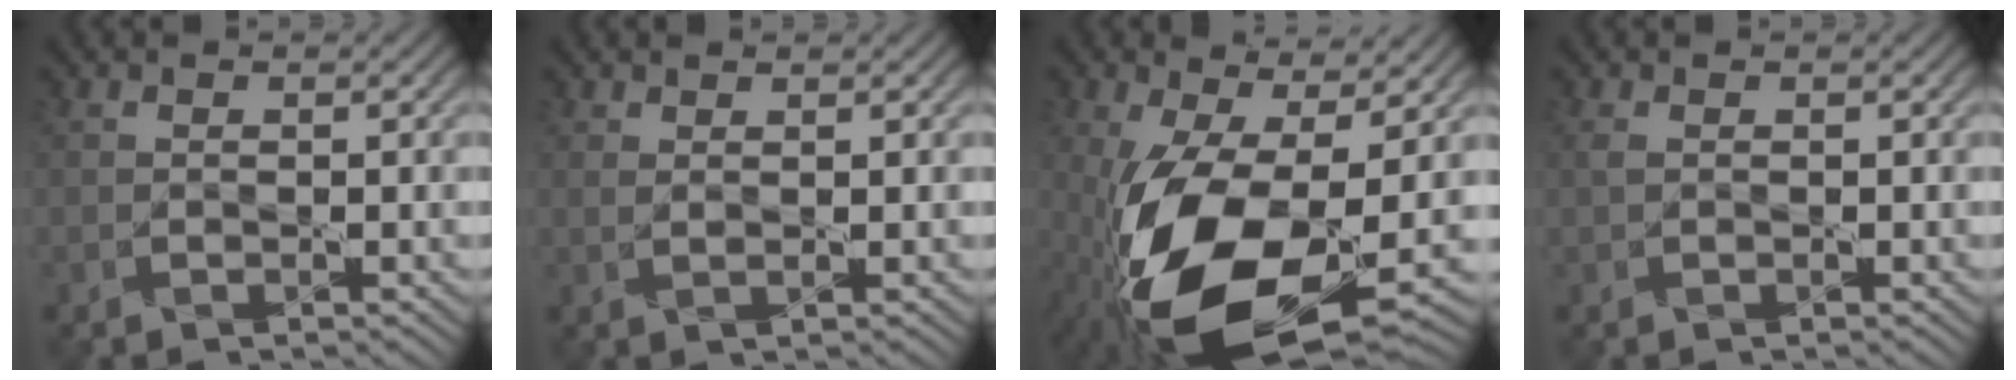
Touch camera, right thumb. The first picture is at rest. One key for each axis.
{"total": 1.1, "fx": 0.8, "fy": 0.1, "fz": 0.8, "tx": -0.021, "ty": 0.003, "tz": 0.014}
{"total": 16.6, "fx": -4.8, "fy": 7.6, "fz": 14.0, "tx": -0.298, "ty": -0.038, "tz": -0.075}
{"total": 0.7, "fx": 0.2, "fy": 0.3, "fz": 0.6, "tx": -0.019, "ty": 0.004, "tz": 0.004}